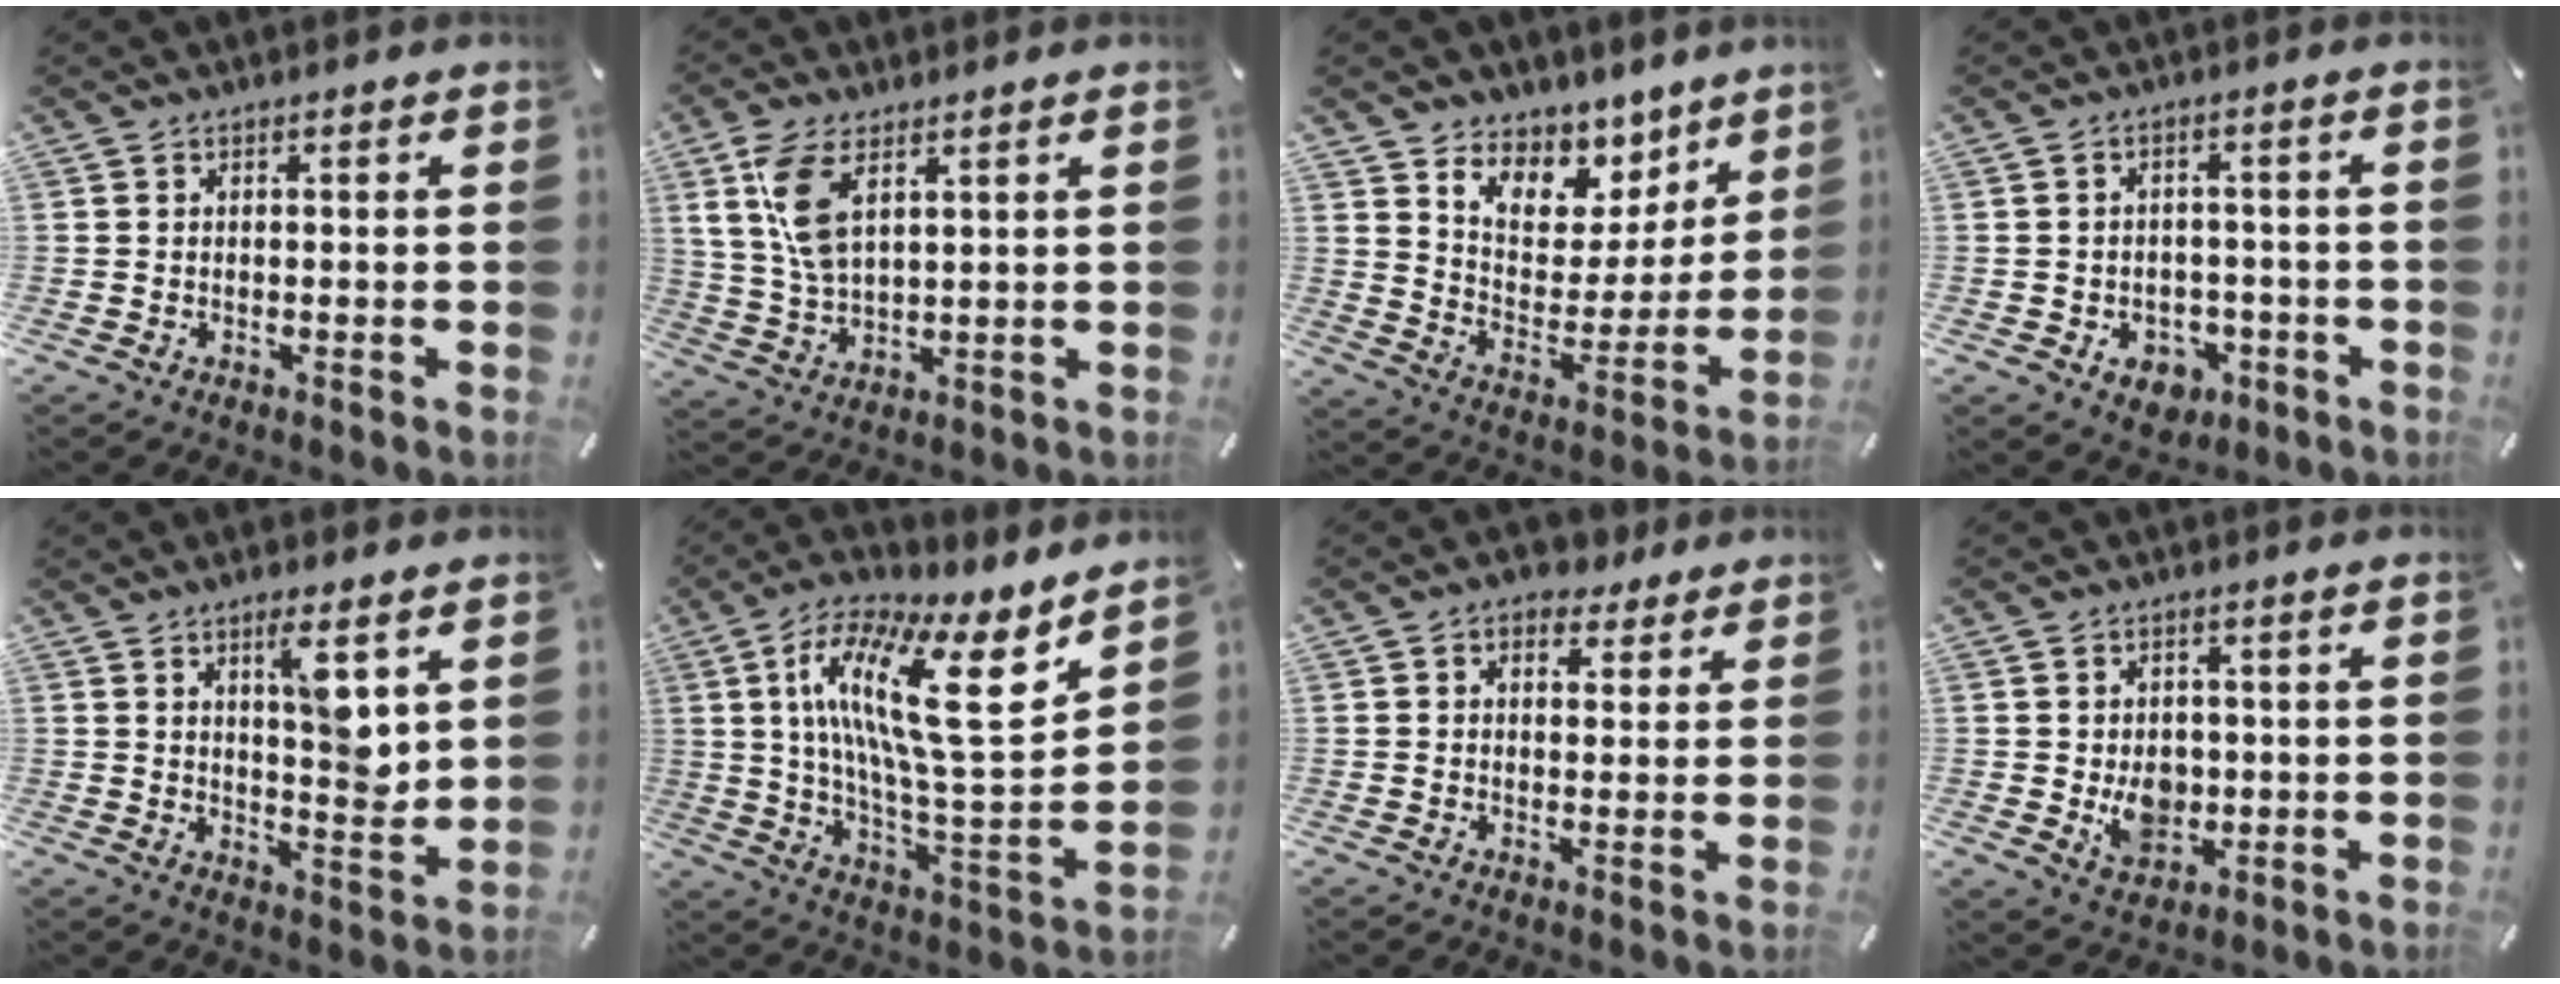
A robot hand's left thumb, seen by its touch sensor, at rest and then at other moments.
{"total": 9.3, "force": [4.5, 4.6, 6.8], "torque": [-0.163, -0.011, 0.081]}
{"total": 9.5, "force": [6.6, 6.8, 0.7], "torque": [-0.012, -0.081, 0.125]}
{"total": 6.0, "force": [-2.5, 4.8, 2.6], "torque": [-0.024, 0.015, -0.042]}
{"total": 8.8, "force": [4.5, 2.5, 7.1], "torque": [-0.098, -0.036, 0.068]}
{"total": 21.9, "force": [9.2, 6.7, 18.7], "torque": [-0.339, -0.050, 0.140]}
{"total": 5.3, "force": [3.0, 3.7, 2.4], "torque": [-0.025, -0.011, 0.048]}
{"total": 7.2, "force": [-0.6, 5.9, 4.2], "torque": [-0.058, -0.004, -0.011]}